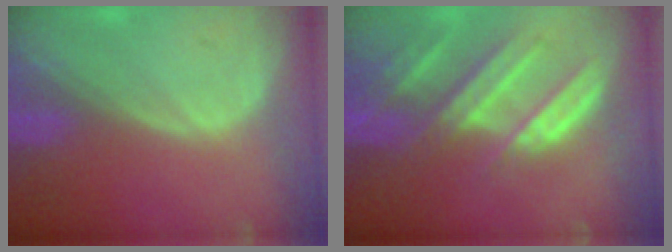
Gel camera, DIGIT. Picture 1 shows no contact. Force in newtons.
{"total": 9.4, "press": 8.3, "slide": 4.4}